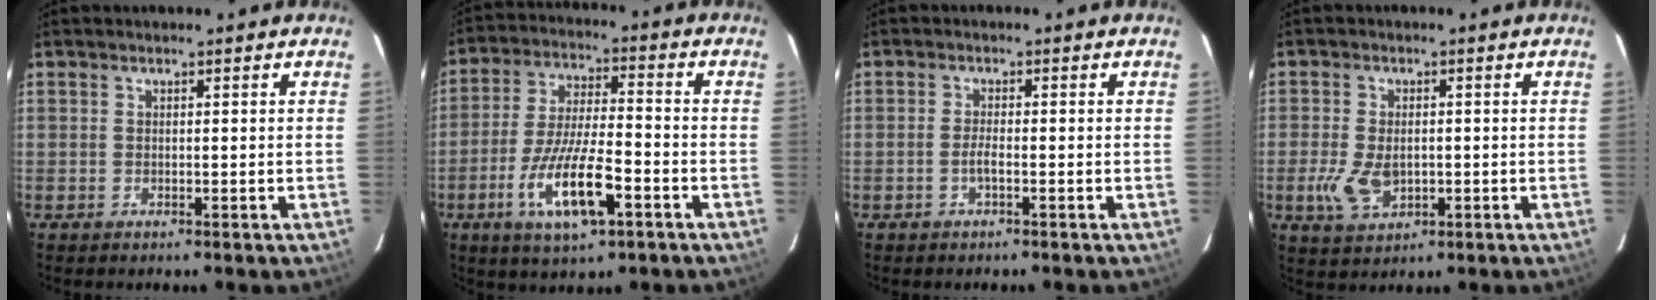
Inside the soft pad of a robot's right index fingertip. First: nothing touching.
{"total": 13.4, "force": [-6.1, 3.5, 11.4], "torque": [-0.235, -0.014, -0.107]}
{"total": 1.5, "force": [-0.7, 0.1, 1.3], "torque": [-0.025, 0.002, -0.014]}
{"total": 6.6, "force": [-1.3, 4.0, 5.1], "torque": [-0.115, -0.009, -0.018]}